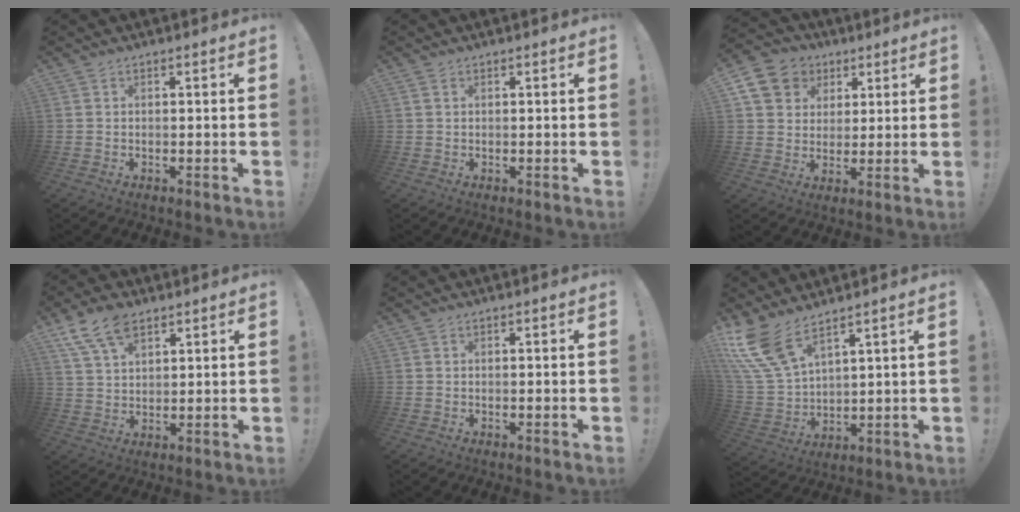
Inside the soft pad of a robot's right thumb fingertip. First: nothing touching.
{"total": 0.7, "force": [0.4, 0.5, 0.4], "torque": [0.000, -0.002, 0.005]}
{"total": 12.0, "force": [4.8, 10.0, 4.4], "torque": [-0.060, -0.024, 0.100]}
{"total": 10.2, "force": [6.3, 5.3, 5.9], "torque": [-0.104, -0.020, 0.121]}
{"total": 0.0}
{"total": 12.3, "force": [9.0, 4.6, 7.1], "torque": [-0.158, -0.053, 0.172]}